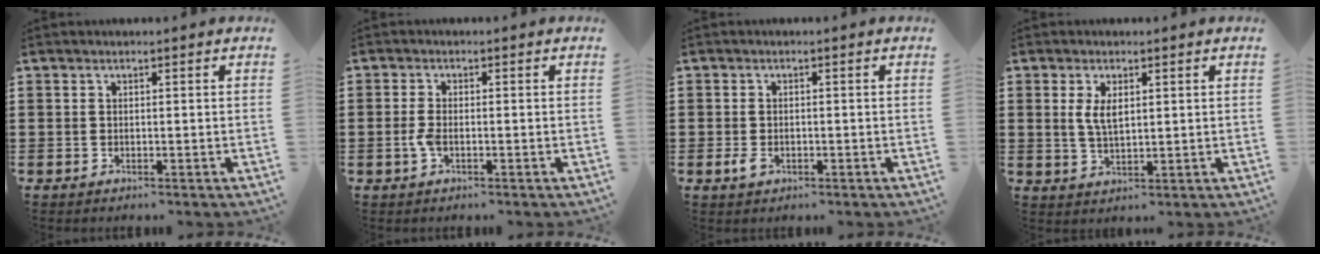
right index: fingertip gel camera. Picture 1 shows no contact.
{"total": 2.3, "force": [-0.7, 0.9, 2.0], "torque": [-0.060, -0.009, -0.019]}
{"total": 1.8, "force": [-0.7, 1.2, 1.2], "torque": [-0.032, -0.002, -0.015]}
{"total": 3.5, "force": [0.9, 1.6, 3.0], "torque": [-0.062, 0.005, 0.016]}